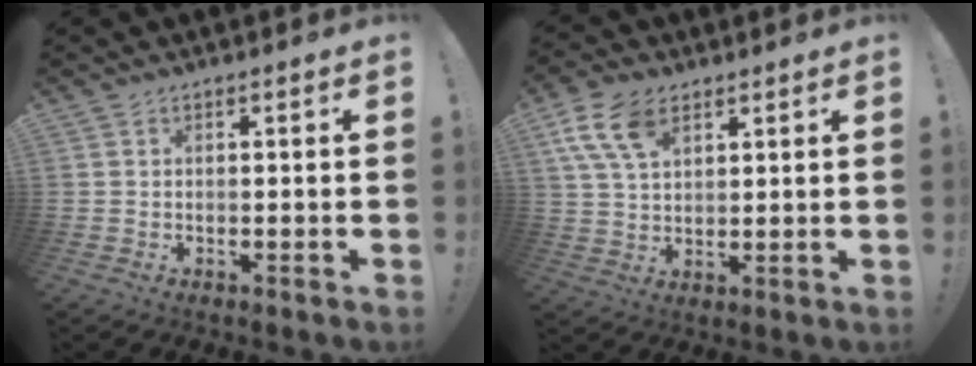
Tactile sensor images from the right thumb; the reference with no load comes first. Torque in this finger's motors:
{"motor_torque": [0.12, 0.24, 0.18, -0.03, 0.04]}